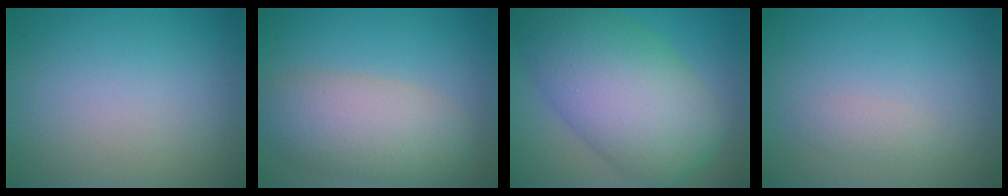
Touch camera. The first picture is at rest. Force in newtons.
{"total": 6.4, "press": 6.4, "slide": 0.3}
{"total": 11.2, "press": 11.2, "slide": 0.4}
{"total": 1.1, "press": 1.1, "slide": 0.0}